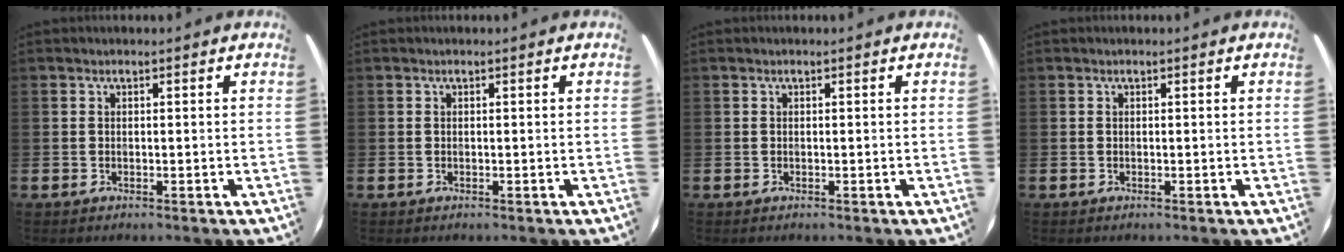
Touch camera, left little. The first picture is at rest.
{"total": 0.0}
{"total": 0.0}
{"total": 0.0}